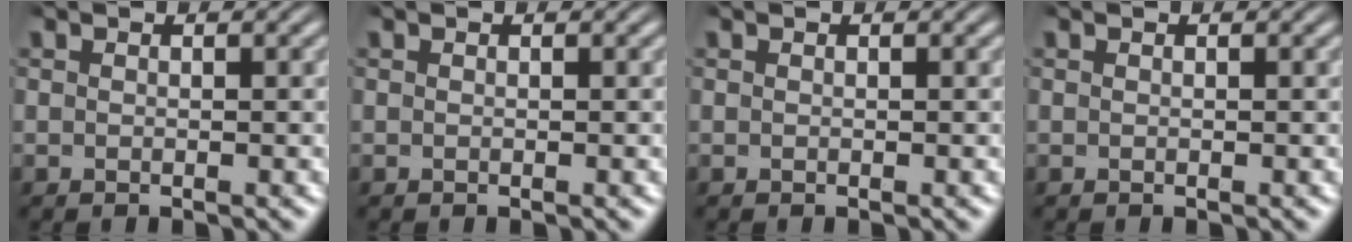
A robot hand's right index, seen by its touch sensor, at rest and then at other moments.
{"total": 0.0}
{"total": 0.0}
{"total": 0.0}